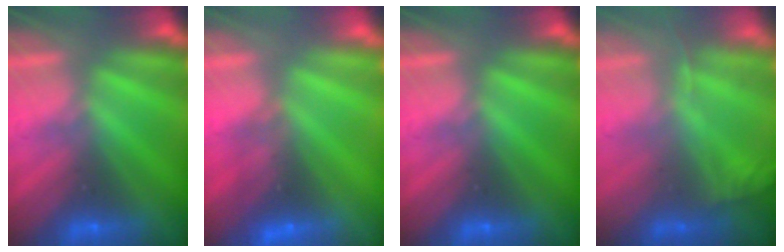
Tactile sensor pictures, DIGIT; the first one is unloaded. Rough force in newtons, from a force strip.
{"total": 2.3}
{"total": 0.0}
{"total": 1.1}